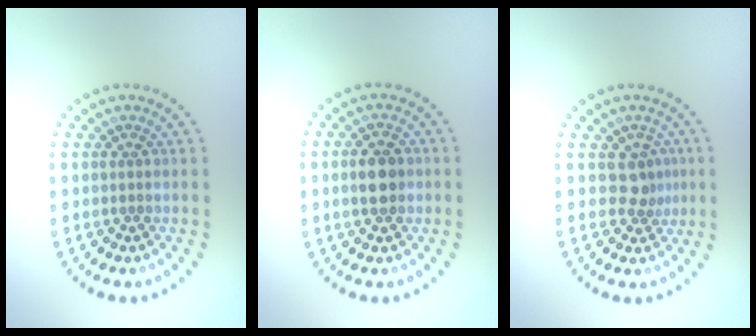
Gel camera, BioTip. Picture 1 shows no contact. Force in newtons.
{"total": 3.3, "press": 3.3, "slide": 0.1}
{"total": 2.1, "press": 1.6, "slide": 1.4}